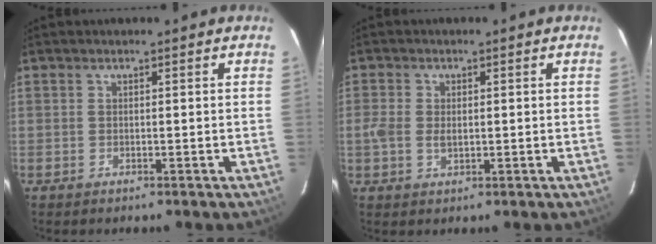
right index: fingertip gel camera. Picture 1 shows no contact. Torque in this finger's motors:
{"motor_torque": [0.01, 0.04, 0.11, 0.04]}